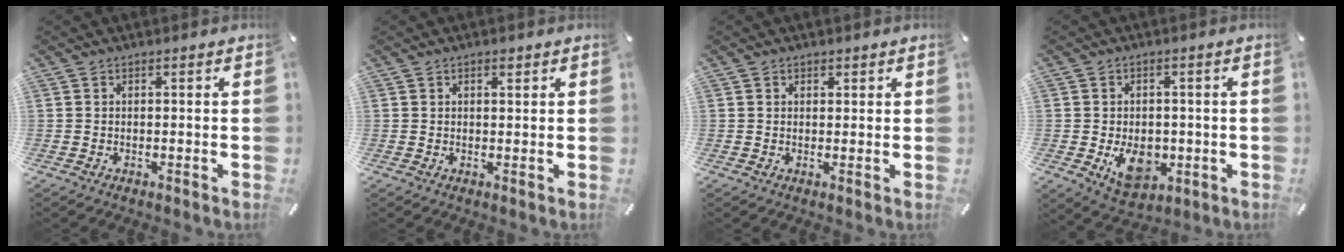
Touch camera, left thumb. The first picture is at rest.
{"total": 1.3, "force": [0.6, 0.9, 0.8], "torque": [-0.008, 0.001, 0.009]}
{"total": 1.2, "force": [0.7, 1.0, 0.2], "torque": [0.004, 0.000, 0.010]}
{"total": 10.0, "force": [-2.1, 7.4, 6.4], "torque": [-0.080, 0.003, -0.031]}